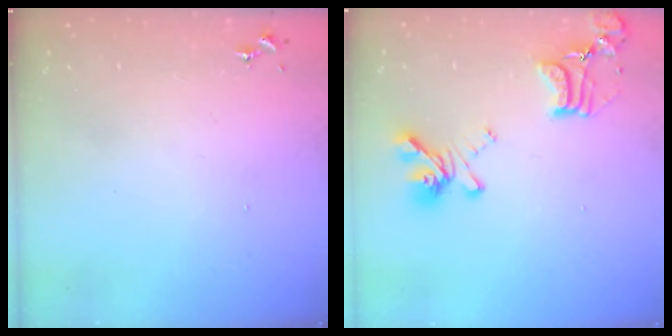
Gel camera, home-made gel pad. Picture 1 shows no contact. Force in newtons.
{"total": 16.9, "press": 16.8, "slide": 1.2}